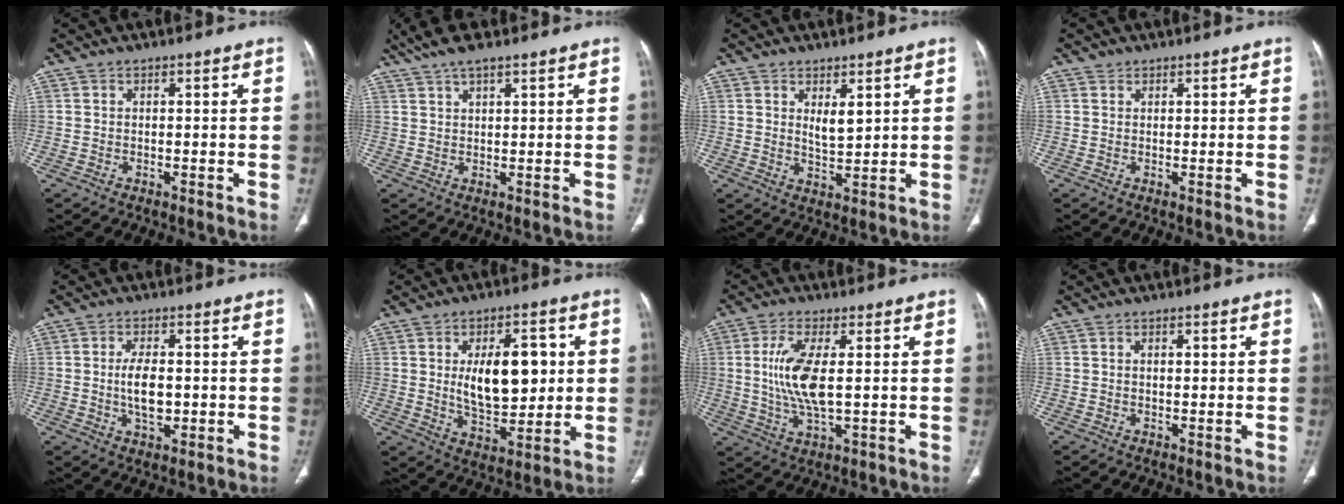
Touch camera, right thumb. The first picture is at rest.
{"total": 6.3, "force": [4.6, 1.5, 4.0], "torque": [-0.082, 0.005, 0.087]}
{"total": 3.8, "force": [1.8, 1.6, 3.0], "torque": [-0.045, -0.021, 0.037]}
{"total": 0.7, "force": [0.5, 0.5, 0.1], "torque": [0.004, -0.004, 0.007]}
{"total": 6.3, "force": [-0.3, 3.3, 5.3], "torque": [-0.092, -0.002, -0.004]}
{"total": 14.9, "force": [2.0, 8.0, 12.4], "torque": [-0.159, -0.010, 0.041]}
{"total": 9.9, "force": [1.0, 3.4, 9.2], "torque": [-0.206, -0.011, 0.022]}
{"total": 1.0, "force": [0.2, 0.5, 0.8], "torque": [-0.019, 0.003, 0.003]}